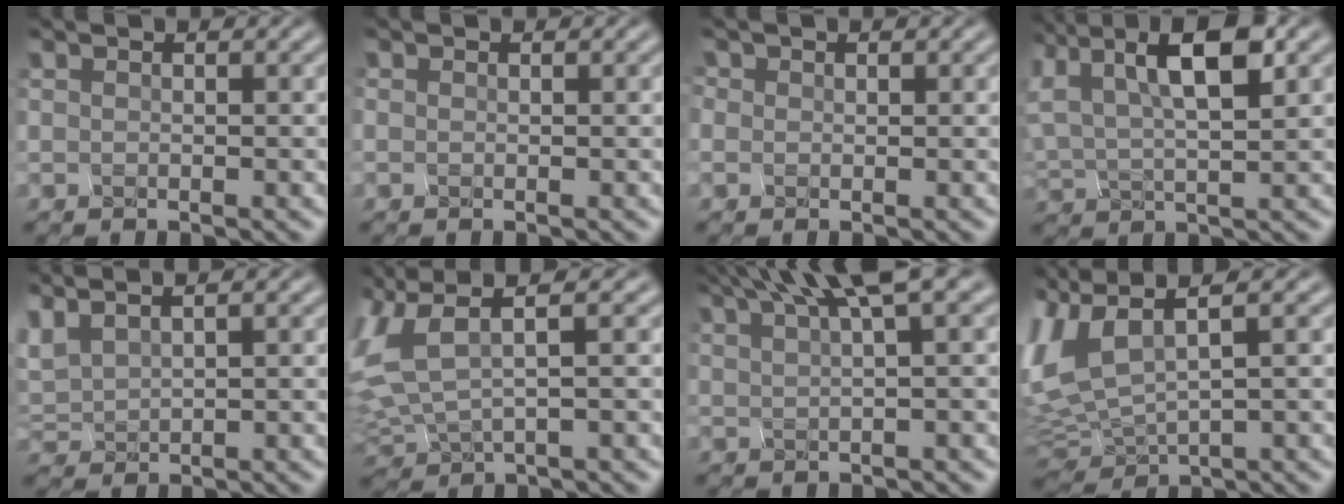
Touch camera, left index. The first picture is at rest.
{"total": 0.0}
{"total": 0.7, "force": [0.1, -0.3, -0.6], "torque": [0.002, -0.003, 0.009]}
{"total": 11.4, "force": [5.8, 4.6, 8.6], "torque": [-0.175, 0.032, 0.094]}
{"total": 2.3, "force": [2.2, 0.3, 0.5], "torque": [-0.041, 0.017, 0.060]}
{"total": 5.1, "force": [2.4, 2.2, 4.0], "torque": [-0.123, 0.010, 0.054]}
{"total": 6.3, "force": [4.2, 1.0, 4.7], "torque": [-0.050, 0.026, 0.065]}
{"total": 7.5, "force": [3.2, 3.0, 6.1], "torque": [-0.172, 0.013, 0.071]}